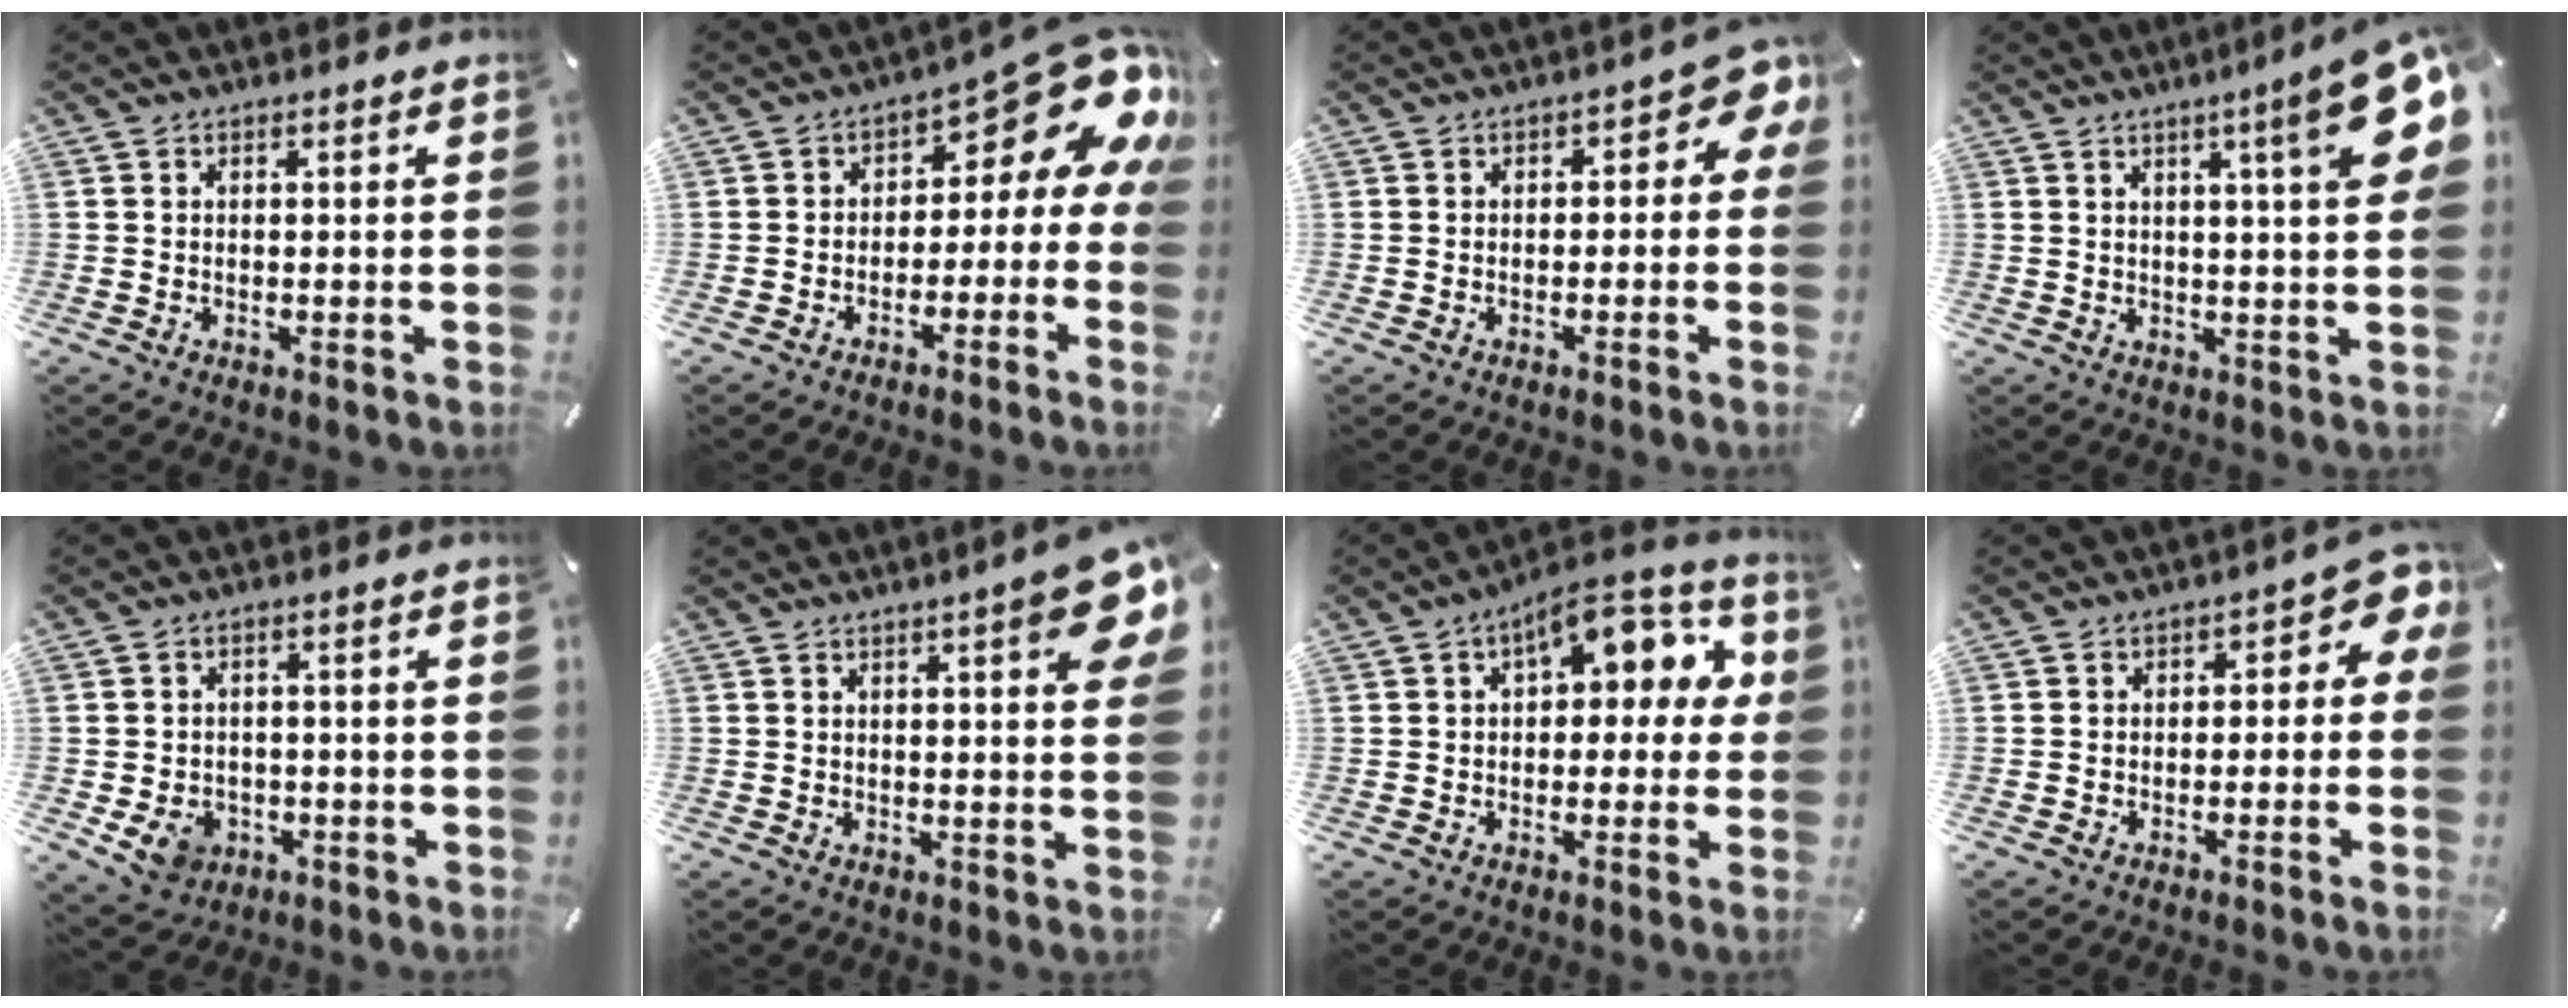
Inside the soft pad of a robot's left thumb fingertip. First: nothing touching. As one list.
[{"total": 13.5, "force": [6.0, 6.7, 10.1], "torque": [-0.118, -0.049, 0.095]}, {"total": 4.6, "force": [0.6, 2.7, 3.7], "torque": [-0.050, -0.001, 0.004]}, {"total": 13.9, "force": [5.5, 1.8, 12.6], "torque": [-0.182, -0.023, 0.080]}, {"total": 6.6, "force": [-2.2, 5.6, 2.6], "torque": [-0.048, 0.010, -0.040]}, {"total": 9.5, "force": [4.4, 2.0, 8.1], "torque": [-0.109, -0.022, 0.070]}, {"total": 12.0, "force": [4.4, 6.3, 9.2], "torque": [-0.116, -0.018, 0.070]}, {"total": 4.6, "force": [0.0, 3.0, 3.5], "torque": [-0.046, -0.002, -0.009]}]